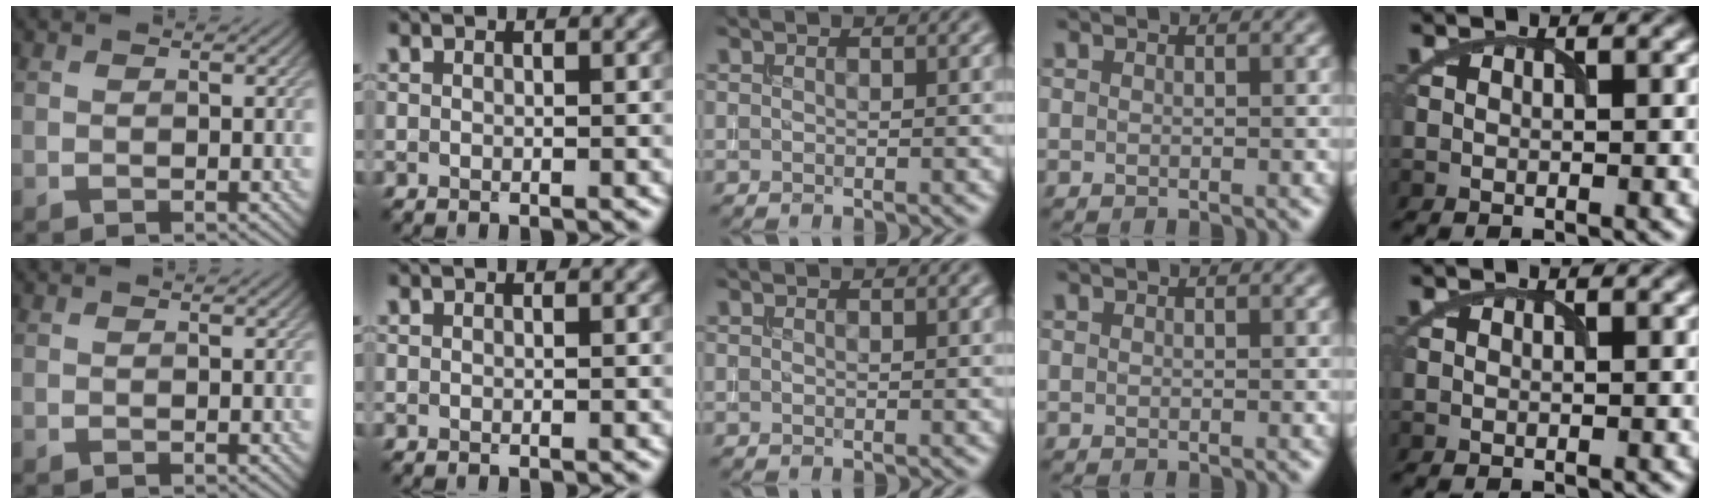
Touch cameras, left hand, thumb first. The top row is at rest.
{}